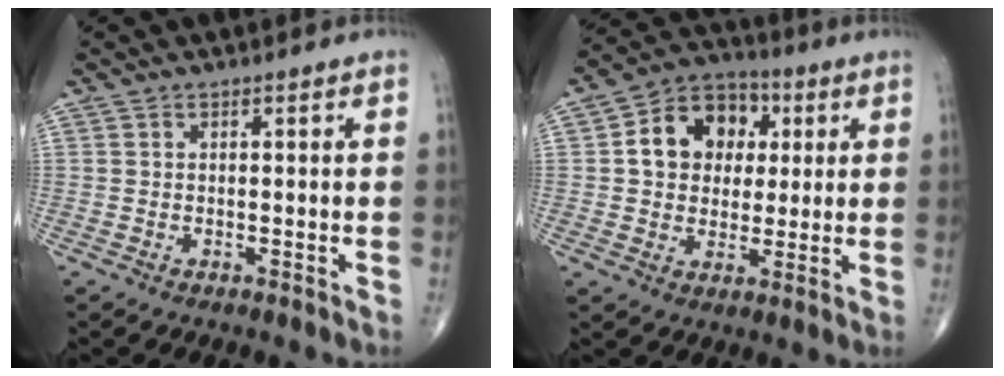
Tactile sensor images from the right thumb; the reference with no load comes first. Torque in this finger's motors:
{"motor_torque": [0.58, 2.76, 1.17, 0.43, 0.09]}